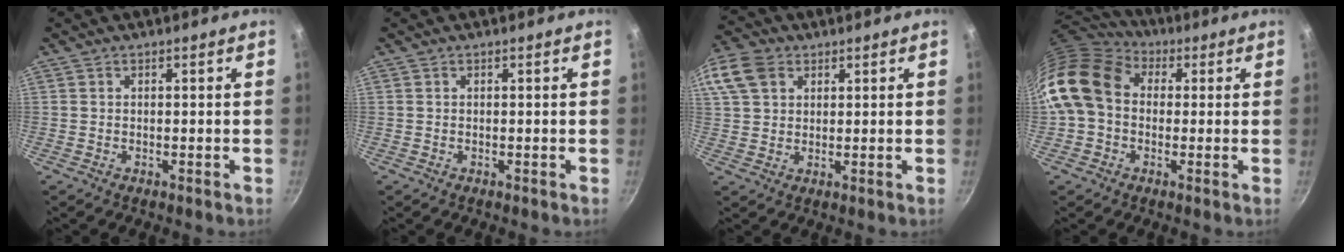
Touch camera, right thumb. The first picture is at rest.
{"total": 0.0}
{"total": 12.4, "force": [5.3, 9.2, 6.5], "torque": [-0.146, 0.021, 0.098]}
{"total": 14.5, "force": [1.6, 11.4, 8.9], "torque": [-0.150, 0.026, 0.011]}